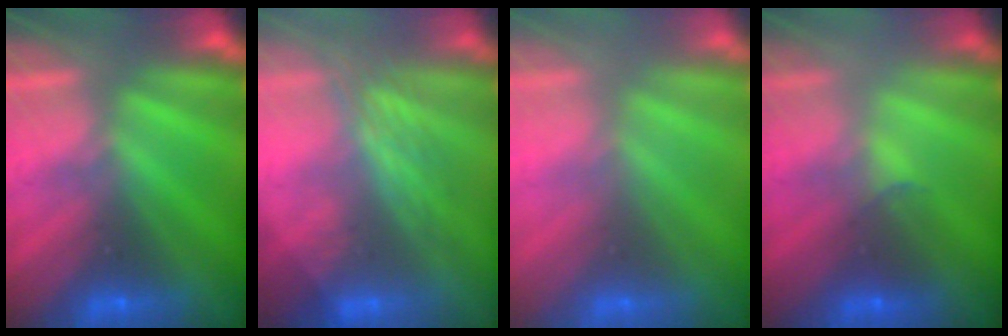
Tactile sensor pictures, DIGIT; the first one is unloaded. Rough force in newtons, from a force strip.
{"total": 2.8}
{"total": 2.9}
{"total": 2.0}